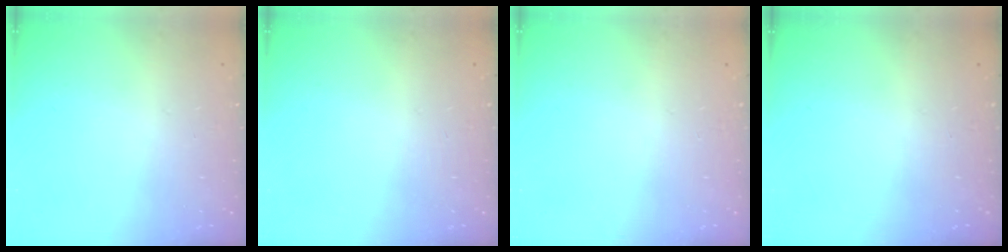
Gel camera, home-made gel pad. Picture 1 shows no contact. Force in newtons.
{"total": 0.0}
{"total": 0.0}
{"total": 0.0}